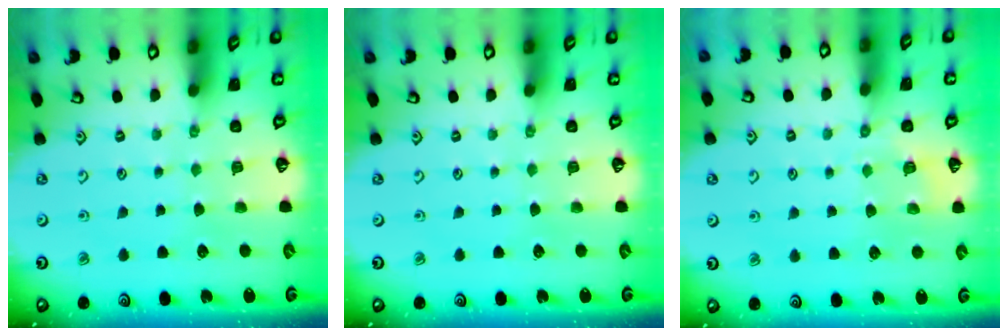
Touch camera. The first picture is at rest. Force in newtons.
{"total": 0.0}
{"total": 3.3, "press": 3.0, "slide": 1.5}